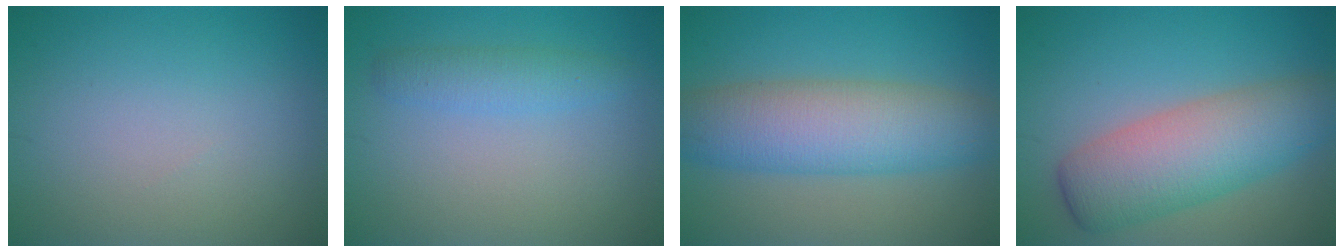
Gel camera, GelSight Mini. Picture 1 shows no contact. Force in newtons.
{"total": 2.2, "press": 2.2, "slide": 0.2}
{"total": 8.0, "press": 8.0, "slide": 0.3}
{"total": 7.5, "press": 7.5, "slide": 0.3}